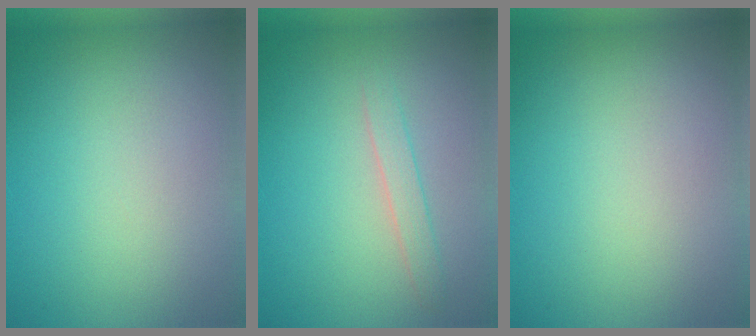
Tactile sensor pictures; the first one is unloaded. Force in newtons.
{"total": 1.4, "press": 1.4, "slide": 0.1}
{"total": 0.0}